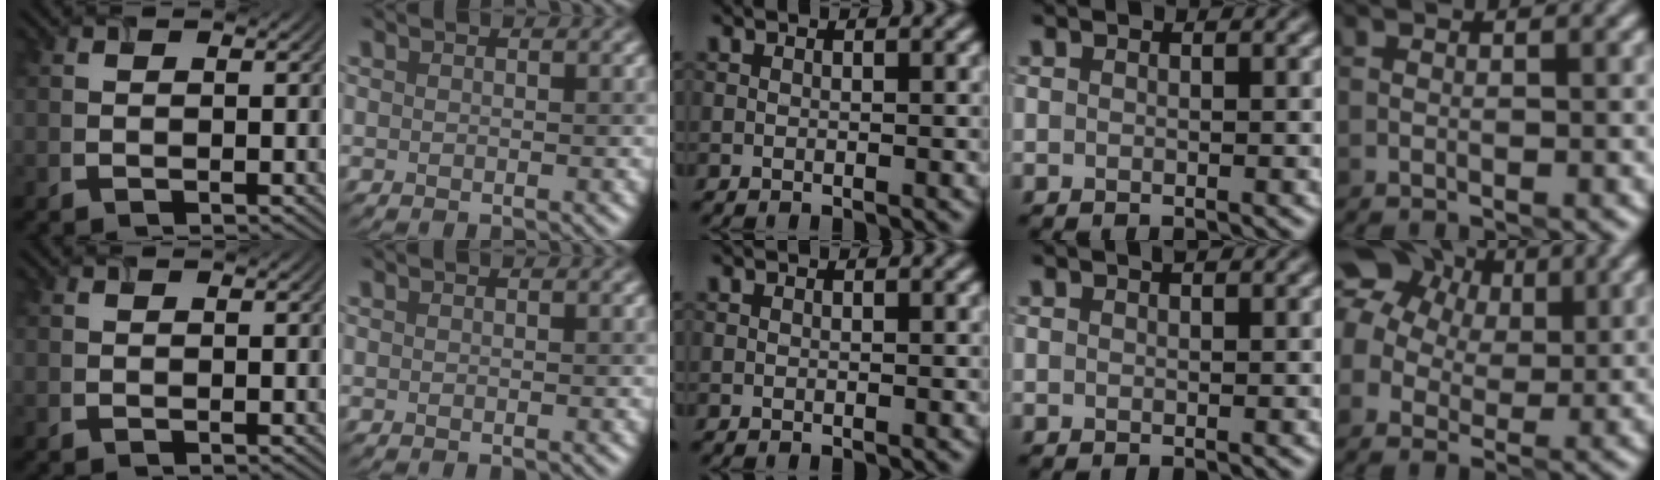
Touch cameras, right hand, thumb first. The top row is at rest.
{"ring": {"total": 0.7, "force": [0.5, 0.1, 0.4], "torque": [-0.005, 0.001, 0.009]}, "little": {"total": 10.4, "force": [4.1, 8.2, 4.9], "torque": [-0.088, 0.038, 0.050]}}